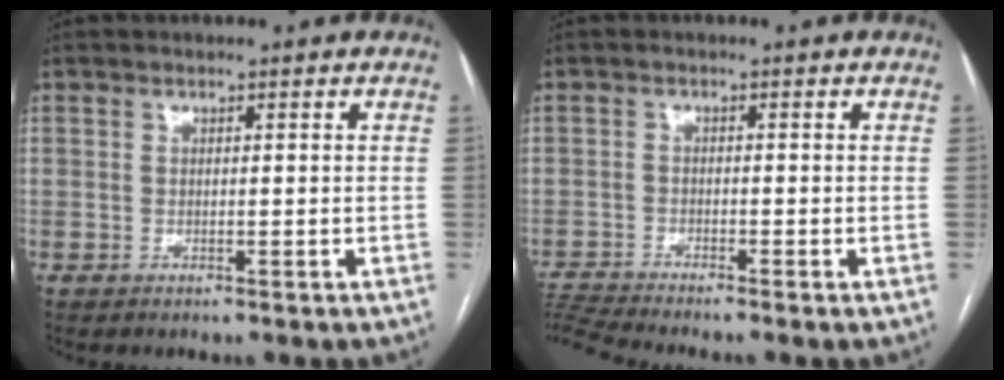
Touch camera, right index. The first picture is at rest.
{"total": 4.5, "force": [-4.1, -1.7, 0.8], "torque": [-0.025, -0.009, -0.080]}